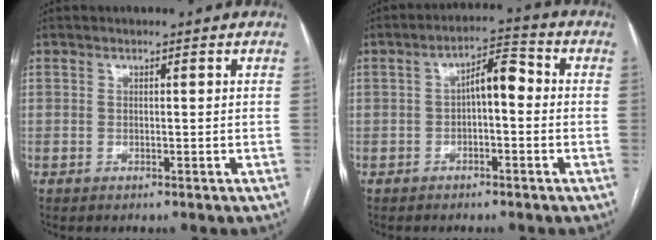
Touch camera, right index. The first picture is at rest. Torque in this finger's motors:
{"motor_torque": [0.89, -0.21, 0.30, 0.08]}